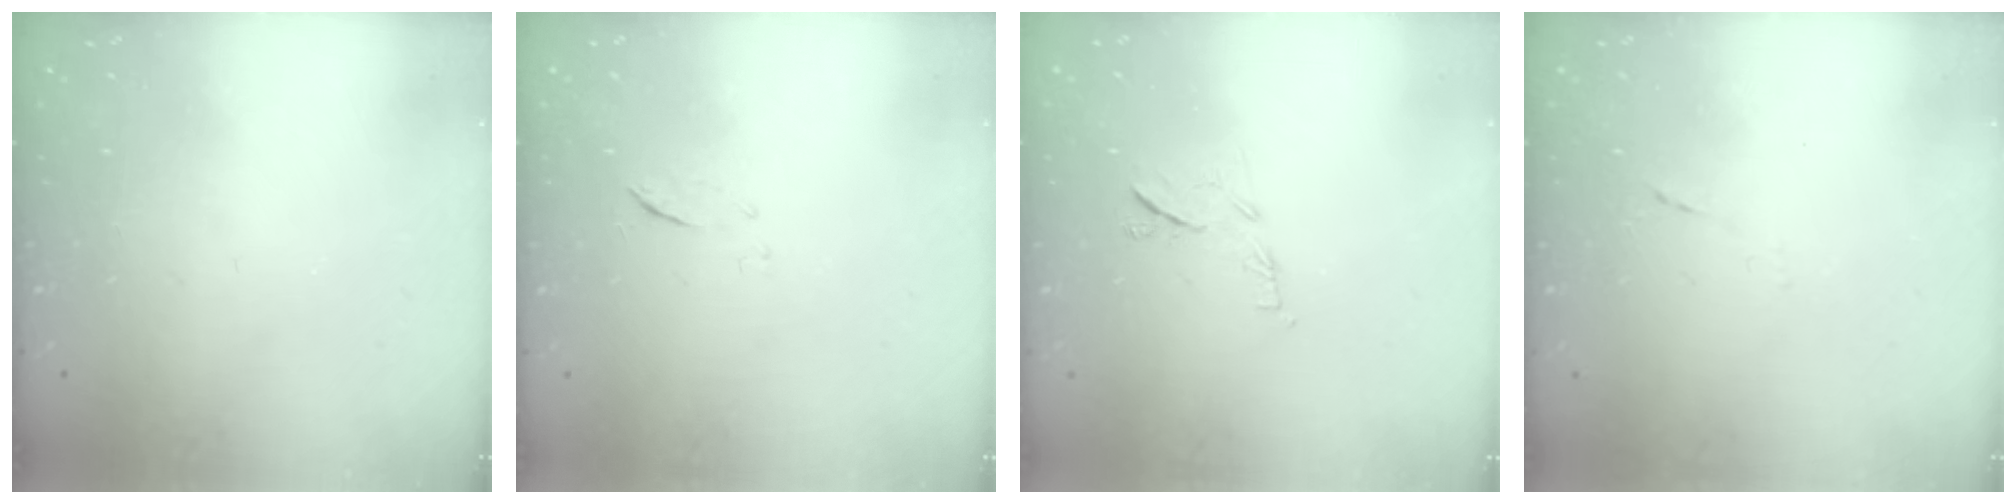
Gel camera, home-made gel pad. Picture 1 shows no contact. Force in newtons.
{"total": 5.2, "press": 5.1, "slide": 0.7}
{"total": 6.2, "press": 6.2, "slide": 0.7}
{"total": 4.9, "press": 4.7, "slide": 1.1}